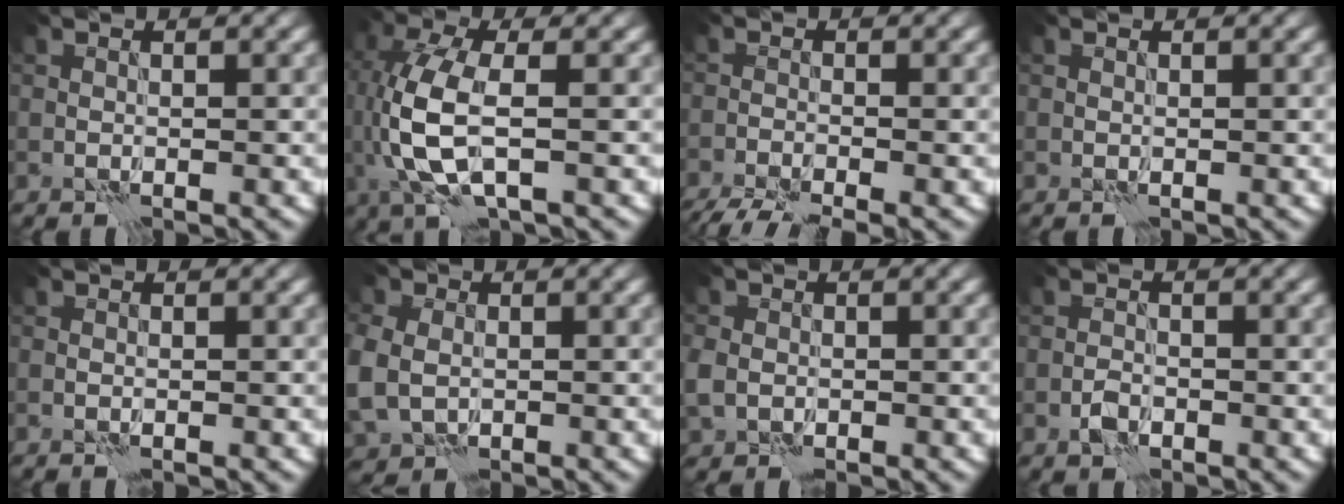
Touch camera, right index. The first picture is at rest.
{"total": 6.8, "force": [0.0, 3.1, 6.1], "torque": [-0.152, 0.001, -0.002]}
{"total": 5.0, "force": [-4.1, 0.7, 2.7], "torque": [-0.053, -0.025, -0.080]}
{"total": 0.0}
{"total": 0.0}
{"total": 7.0, "force": [-0.8, 5.7, 3.8], "torque": [-0.106, -0.007, -0.029]}
{"total": 3.0, "force": [-0.6, 2.6, 1.5], "torque": [-0.041, -0.007, -0.012]}
{"total": 1.4, "force": [-0.8, 0.8, 0.8], "torque": [-0.014, 0.004, -0.019]}